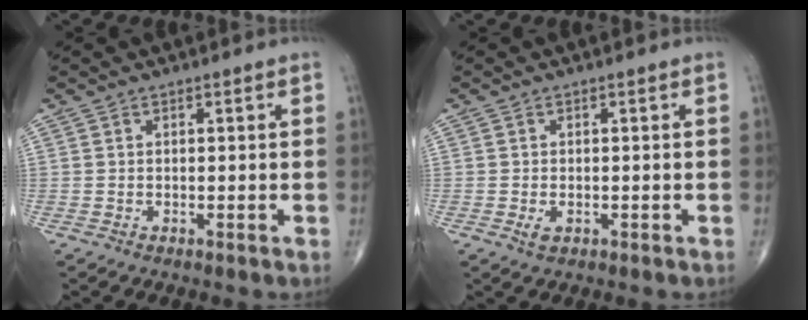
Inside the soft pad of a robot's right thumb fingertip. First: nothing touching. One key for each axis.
{"total": 1.8, "fx": -0.5, "fy": 1.1, "fz": 1.3, "tx": -0.025, "ty": -0.001, "tz": -0.007}